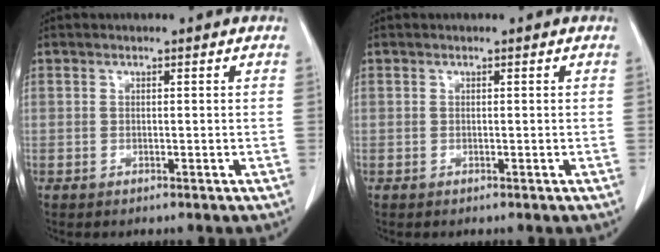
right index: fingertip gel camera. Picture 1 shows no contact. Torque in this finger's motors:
{"motor_torque": [0.00, 0.00, 0.00, 0.00]}